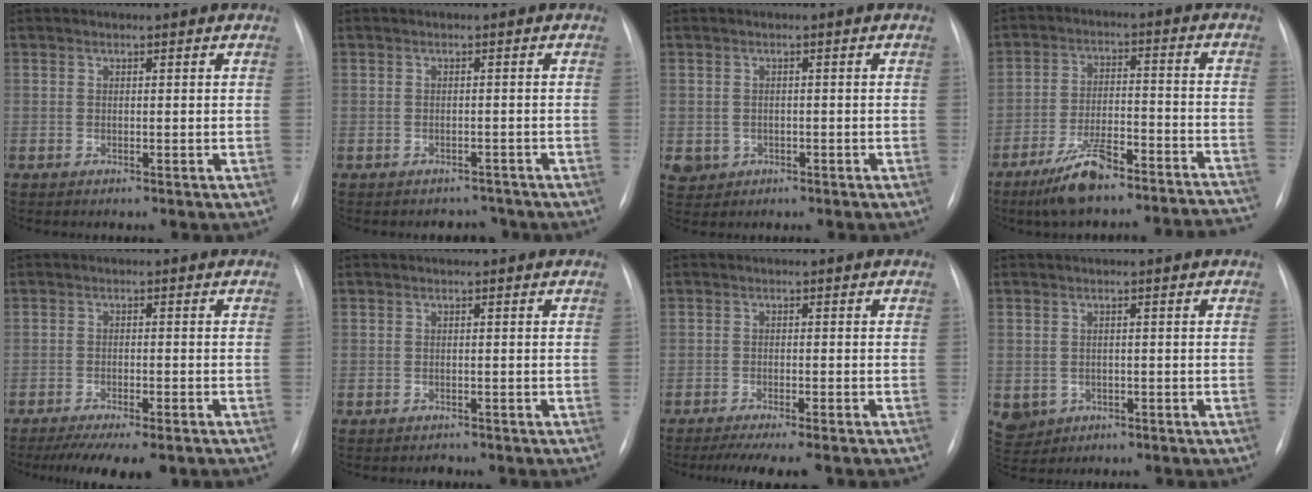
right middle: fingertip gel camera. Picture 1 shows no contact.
{"total": 2.6, "force": [-2.3, 1.2, -0.4], "torque": [0.007, 0.008, -0.029]}
{"total": 3.2, "force": [-1.0, 3.0, 0.5], "torque": [-0.006, 0.004, -0.008]}
{"total": 16.8, "force": [-14.6, 2.9, 7.9], "torque": [-0.097, 0.033, -0.223]}
{"total": 10.2, "force": [-7.9, 2.4, 5.9], "torque": [-0.077, -0.008, -0.112]}
{"total": 0.8, "force": [-0.8, 0.4, -0.1], "torque": [-0.002, -0.001, -0.011]}
{"total": 8.0, "force": [-6.5, 0.6, 4.5], "torque": [-0.055, -0.011, -0.096]}
{"total": 4.7, "force": [-1.7, 4.2, 1.3], "torque": [-0.025, 0.002, -0.016]}